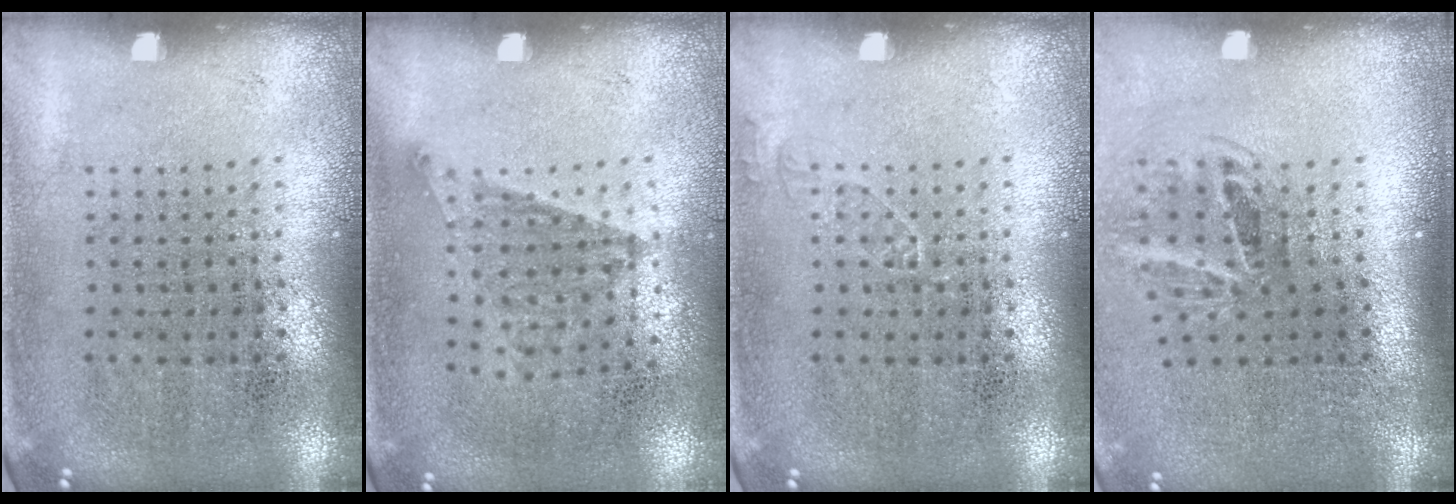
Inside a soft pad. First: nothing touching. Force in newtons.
{"total": 1.2, "press": 0.9, "slide": 0.7}
{"total": 0.7, "press": 0.7, "slide": 0.1}
{"total": 2.0, "press": 1.3, "slide": 1.5}